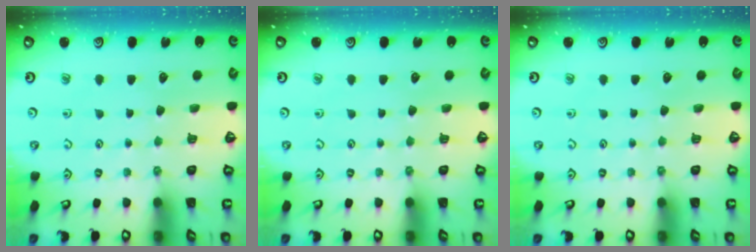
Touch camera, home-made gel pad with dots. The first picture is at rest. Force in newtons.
{"total": 0.0}
{"total": 0.0}